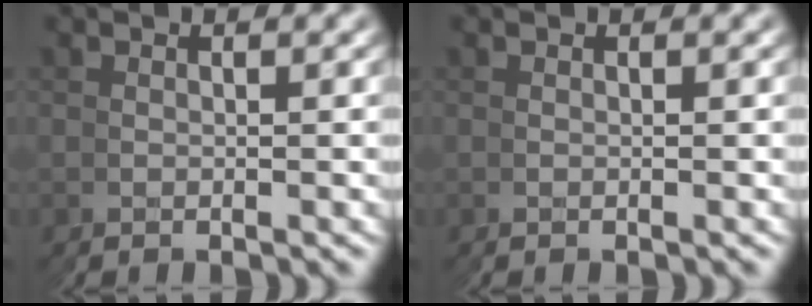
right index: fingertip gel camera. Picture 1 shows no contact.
{"total": 0.0}